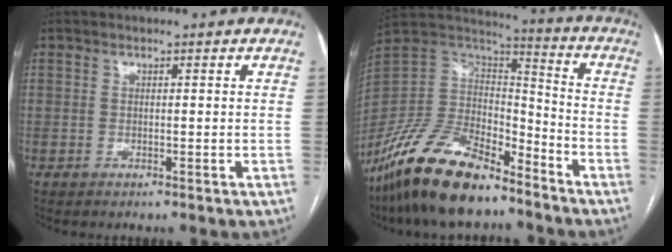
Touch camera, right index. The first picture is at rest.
{"total": 19.3, "force": [-14.7, 6.6, 10.7], "torque": [-0.219, 0.004, -0.274]}